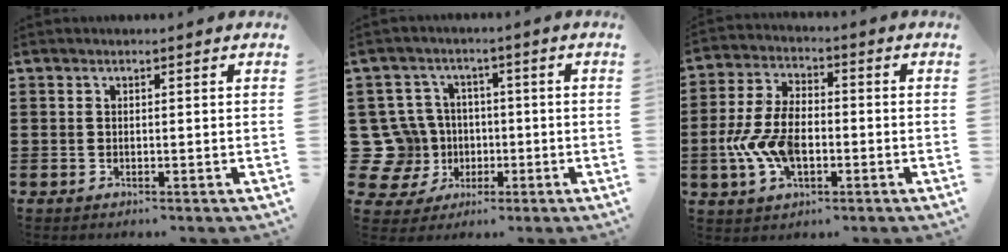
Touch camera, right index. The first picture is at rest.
{"total": 10.0, "force": [-0.6, 9.5, 3.0], "torque": [-0.131, 0.006, -0.010]}
{"total": 8.6, "force": [-2.2, 4.8, 6.8], "torque": [-0.165, -0.002, -0.045]}